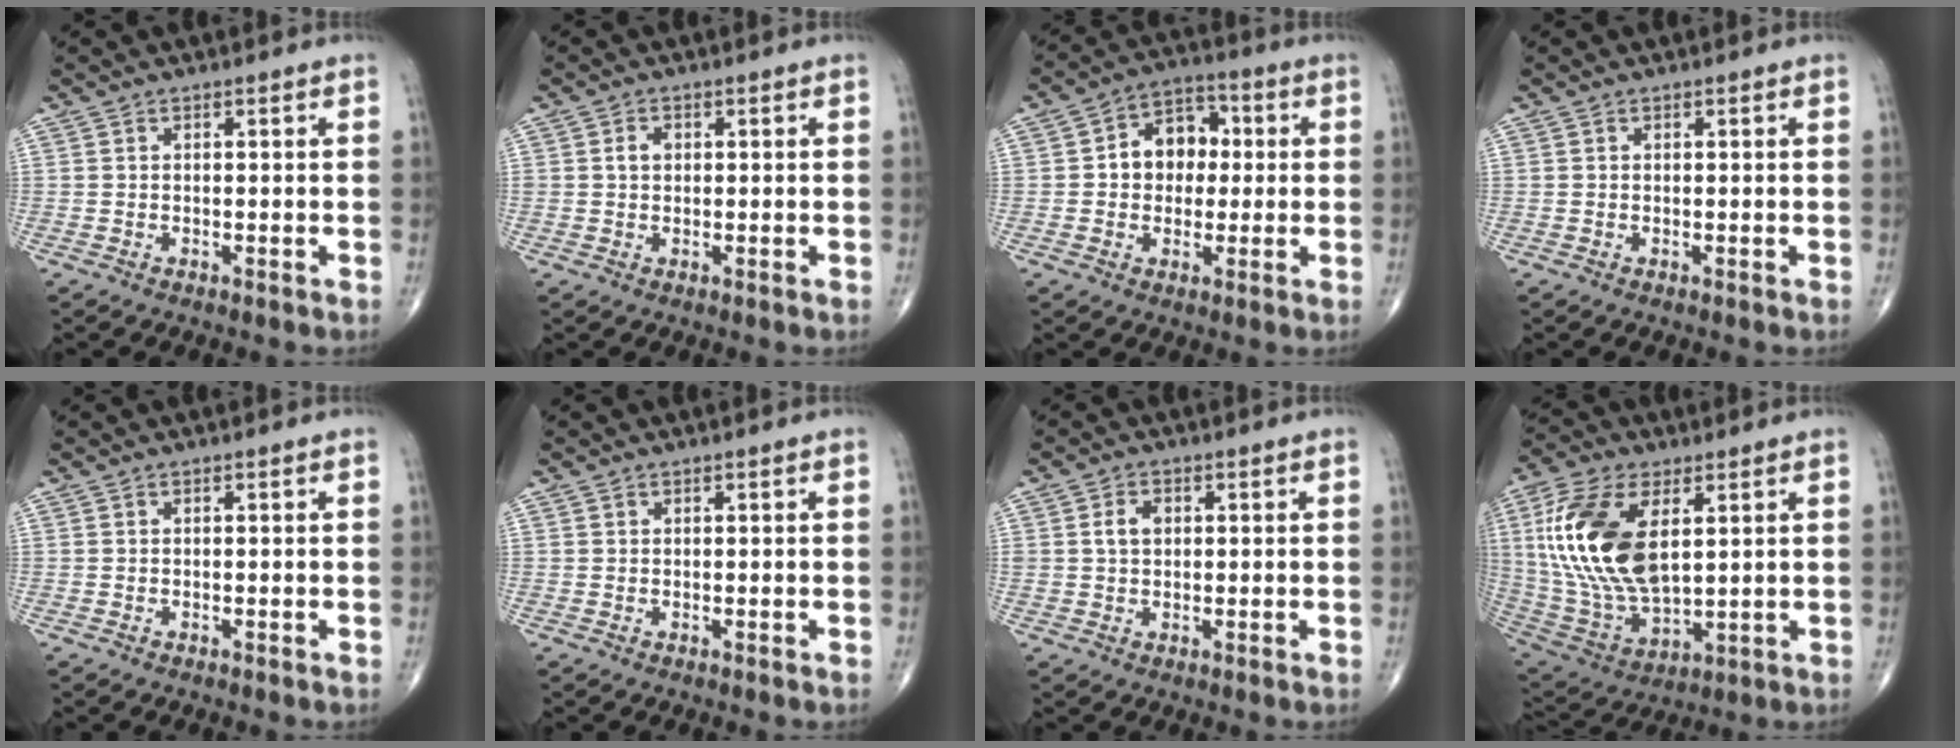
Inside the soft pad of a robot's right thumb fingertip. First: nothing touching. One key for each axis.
{"total": 2.2, "fx": 0.4, "fy": 1.7, "fz": 1.4, "tx": -0.018, "ty": 0.005, "tz": 0.009}
{"total": 9.7, "fx": 0.8, "fy": 7.5, "fz": 6.1, "tx": -0.053, "ty": 0.024, "tz": 0.004}
{"total": 0.0}
{"total": 0.0}
{"total": 0.0}
{"total": 3.4, "fx": 0.7, "fy": 2.4, "fz": 2.3, "tx": -0.037, "ty": 0.004, "tz": 0.014}
{"total": 21.0, "fx": 4.9, "fy": 11.0, "fz": 17.2, "tx": -0.352, "ty": -0.021, "tz": 0.096}